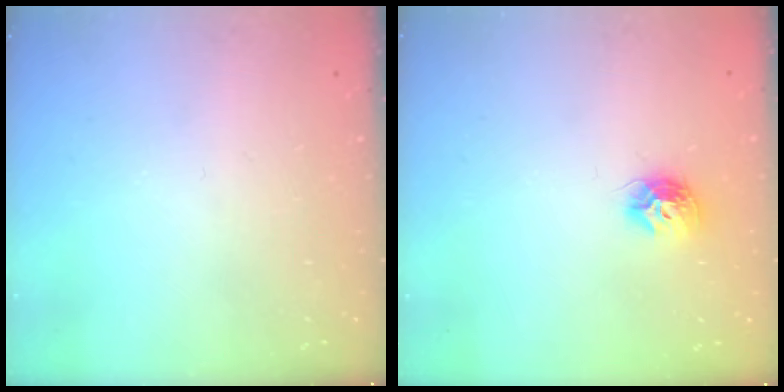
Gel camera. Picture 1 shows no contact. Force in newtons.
{"total": 8.6, "press": 8.5, "slide": 0.1}